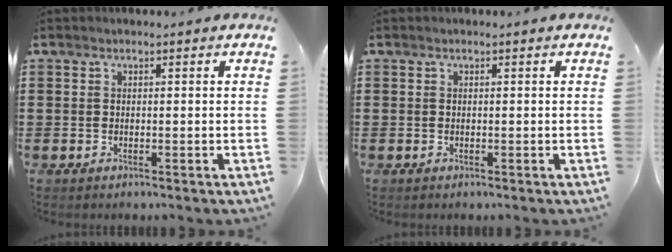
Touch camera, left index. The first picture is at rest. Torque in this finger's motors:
{"motor_torque": [0.00, 0.00, -0.01, 0.01]}